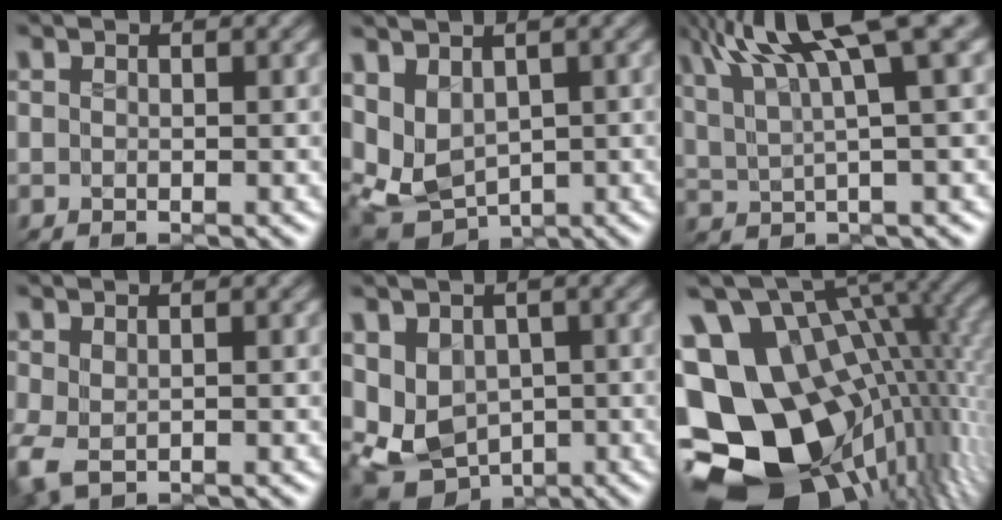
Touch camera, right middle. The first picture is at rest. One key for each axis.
{"total": 4.8, "fx": 1.0, "fy": 3.3, "fz": 3.4, "tx": -0.083, "ty": -0.005, "tz": 0.021}
{"total": 11.5, "fx": 6.4, "fy": 2.7, "fz": 9.2, "tx": -0.150, "ty": 0.024, "tz": 0.103}
{"total": 2.4, "fx": -0.4, "fy": 1.3, "fz": 1.9, "tx": -0.062, "ty": 0.001, "tz": -0.006}
{"total": 5.8, "fx": 0.0, "fy": 4.6, "fz": 3.5, "tx": -0.083, "ty": -0.007, "tz": -0.001}
{"total": 19.4, "fx": -1.5, "fy": 13.5, "fz": 13.9, "tx": -0.255, "ty": -0.020, "tz": -0.003}